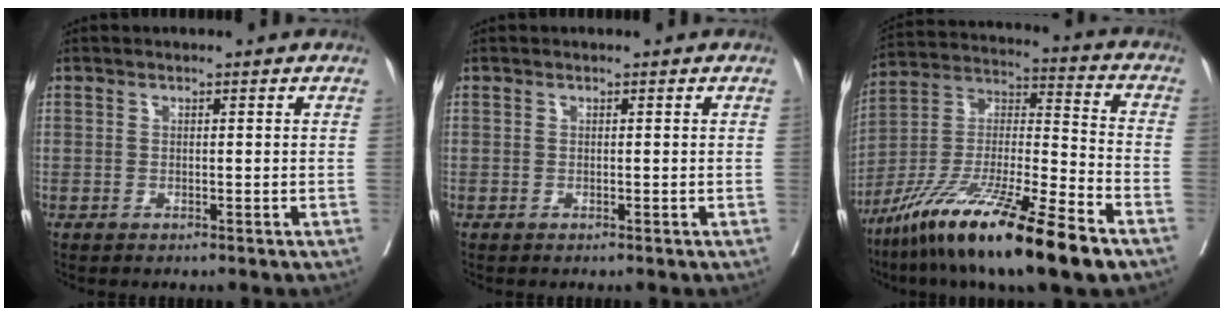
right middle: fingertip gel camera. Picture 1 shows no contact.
{"total": 0.0}
{"total": 21.6, "force": [-14.1, 1.7, 16.3], "torque": [-0.300, -0.041, -0.252]}